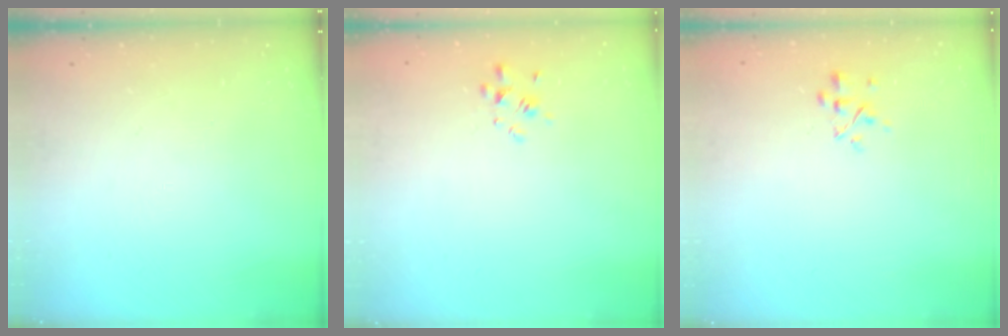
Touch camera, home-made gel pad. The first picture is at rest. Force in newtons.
{"total": 2.2, "press": 2.0, "slide": 1.0}
{"total": 2.8, "press": 2.7, "slide": 0.9}